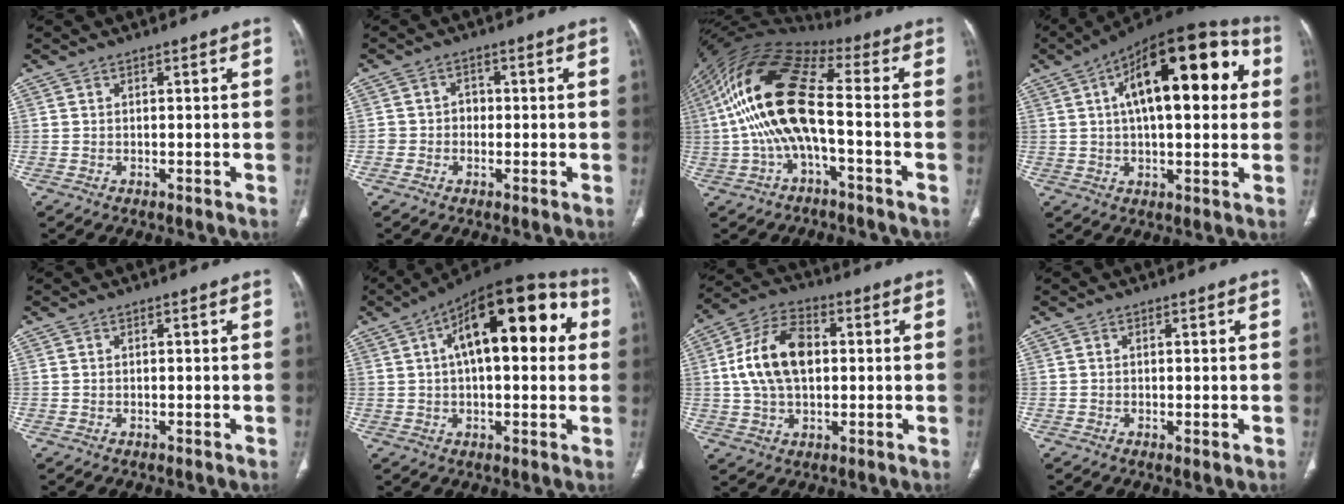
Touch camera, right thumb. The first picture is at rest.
{"total": 2.7, "force": [-0.5, 2.5, 1.0], "torque": [0.006, 0.013, -0.013]}
{"total": 17.9, "force": [-1.8, 7.0, 16.4], "torque": [-0.333, 0.047, -0.038]}
{"total": 23.1, "force": [5.6, 10.0, 20.1], "torque": [-0.273, 0.029, 0.074]}
{"total": 0.0}
{"total": 21.1, "force": [5.1, 9.5, 18.1], "torque": [-0.236, 0.035, 0.066]}
{"total": 13.5, "force": [1.4, 8.3, 10.6], "torque": [-0.193, 0.020, 0.020]}
{"total": 1.0, "force": [-0.3, 0.2, 0.9], "torque": [-0.016, -0.005, -0.004]}